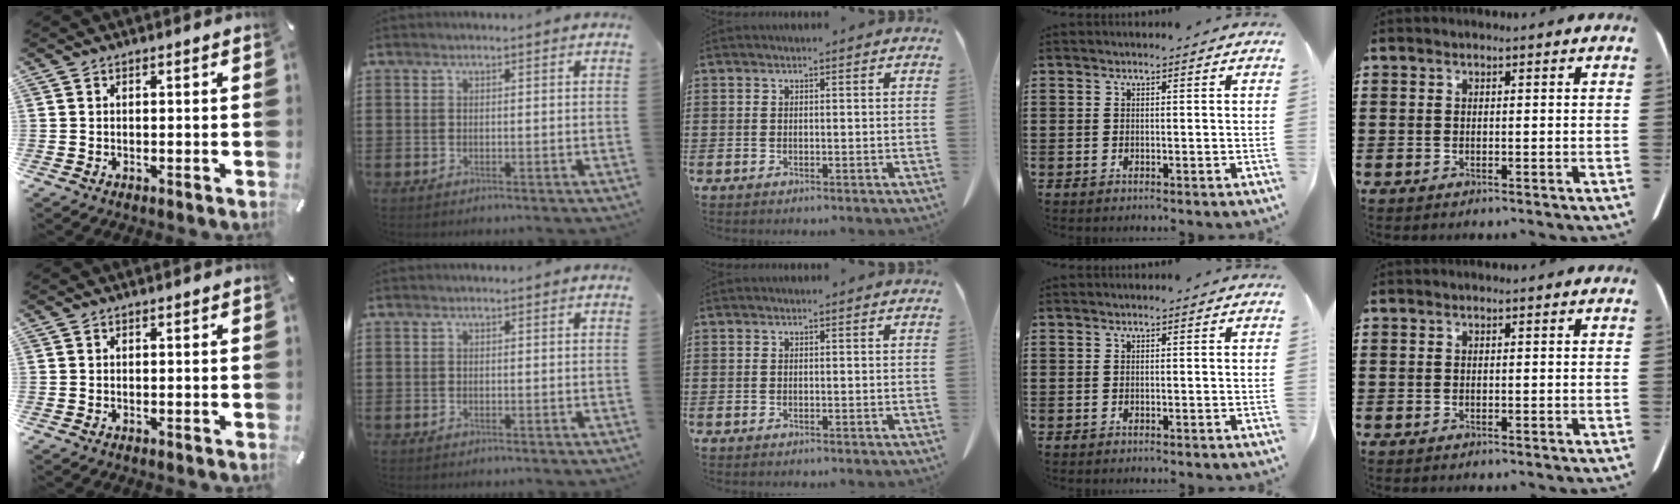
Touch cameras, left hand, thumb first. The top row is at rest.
{}